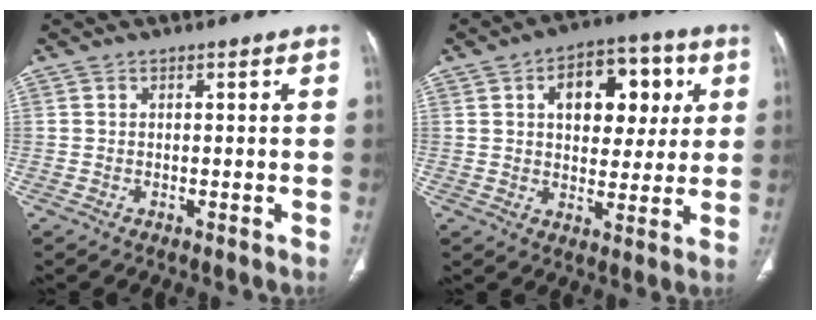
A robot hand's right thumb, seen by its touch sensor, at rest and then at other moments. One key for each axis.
{"total": 14.5, "fx": 4.2, "fy": 9.0, "fz": 10.5, "tx": -0.097, "ty": 0.008, "tz": 0.061}